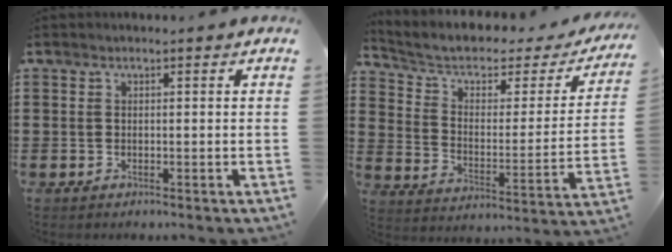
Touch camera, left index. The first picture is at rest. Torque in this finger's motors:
{"motor_torque": [2.14, 0.00, 0.27, 0.04]}